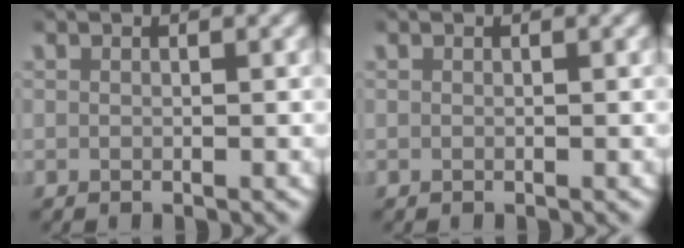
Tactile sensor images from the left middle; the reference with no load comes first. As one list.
[{"total": 0.0}]